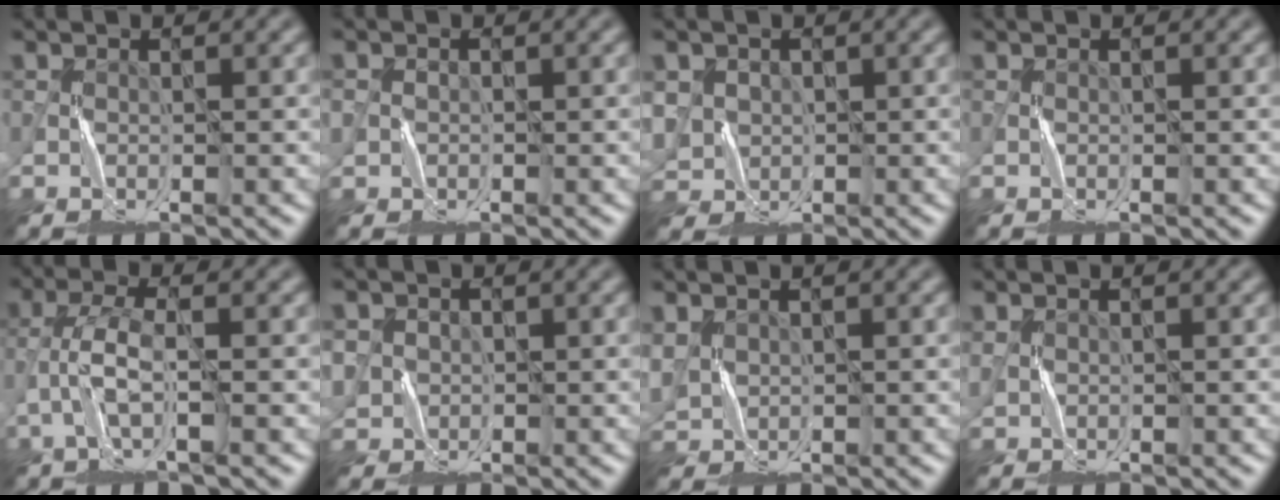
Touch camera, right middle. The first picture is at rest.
{"total": 0.8, "force": [0.0, 0.6, -0.5], "torque": [0.011, 0.001, 0.002]}
{"total": 4.3, "force": [1.0, 3.8, 1.6], "torque": [-0.064, 0.012, 0.026]}
{"total": 0.0}
{"total": 2.9, "force": [-1.3, 0.5, 2.6], "torque": [-0.058, 0.011, -0.030]}
{"total": 2.7, "force": [0.5, 2.6, 0.4], "torque": [-0.021, 0.005, 0.012]}
{"total": 2.6, "force": [1.0, 1.9, 1.3], "torque": [-0.044, 0.001, 0.026]}
{"total": 0.7, "force": [0.5, 0.4, 0.2], "torque": [-0.007, 0.000, 0.012]}